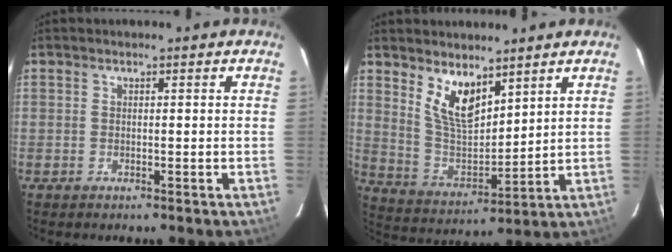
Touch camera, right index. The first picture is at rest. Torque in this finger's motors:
{"motor_torque": [0.95, 0.93, 0.22, 0.11]}